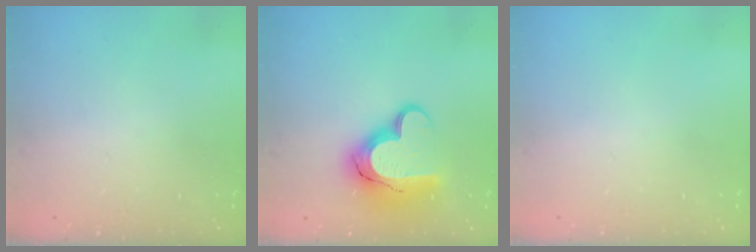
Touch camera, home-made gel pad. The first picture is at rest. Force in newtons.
{"total": 16.9, "press": 16.9, "slide": 1.3}
{"total": 0.0}